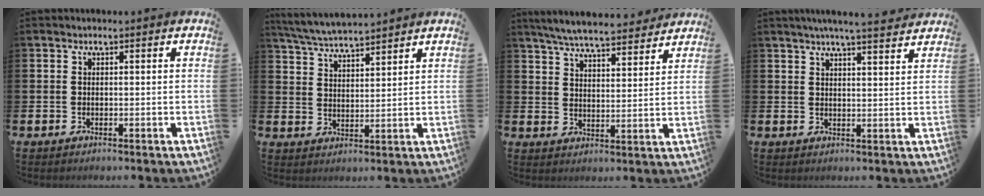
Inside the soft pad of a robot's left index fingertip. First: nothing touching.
{"total": 5.3, "force": [5.3, 0.1, 0.8], "torque": [-0.040, -0.026, 0.095]}
{"total": 6.6, "force": [6.3, 0.7, 1.7], "torque": [-0.052, -0.037, 0.111]}
{"total": 5.2, "force": [4.9, -0.4, 1.7], "torque": [-0.036, -0.022, 0.085]}